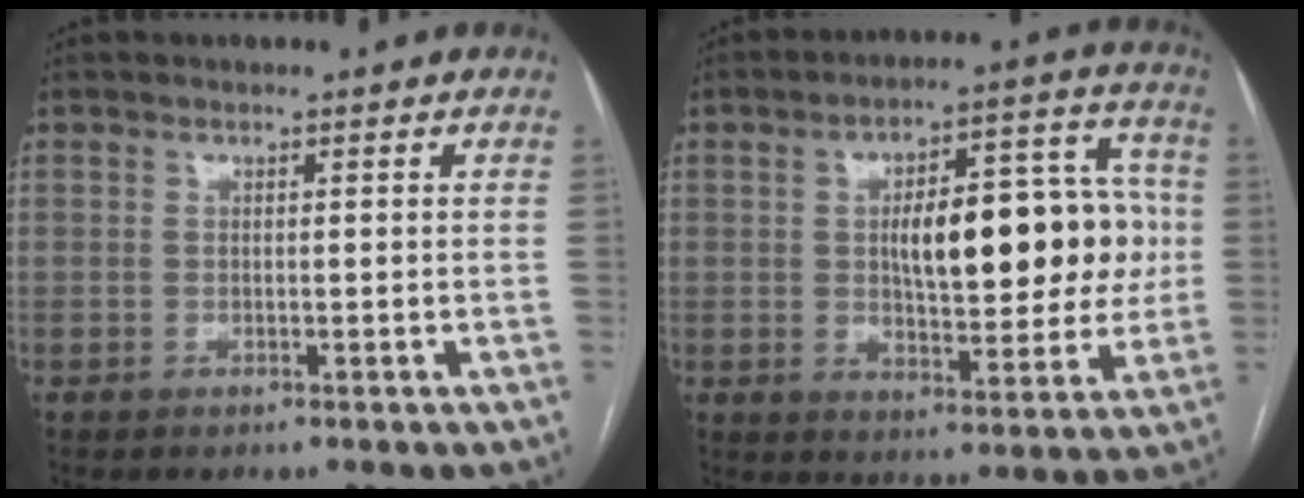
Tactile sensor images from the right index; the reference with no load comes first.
{"total": 16.7, "force": [1.2, 6.3, 15.4], "torque": [-0.218, 0.039, 0.027]}